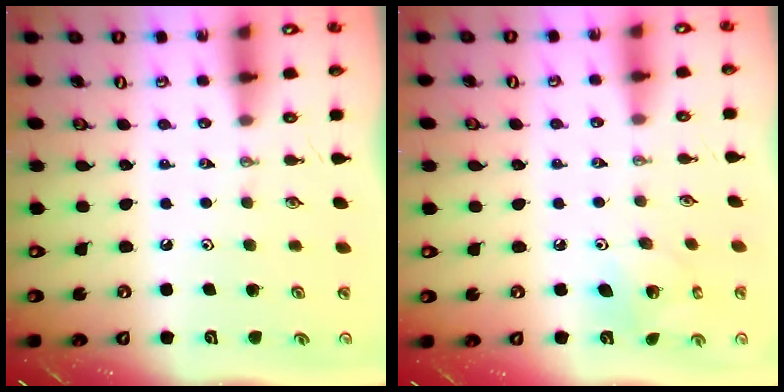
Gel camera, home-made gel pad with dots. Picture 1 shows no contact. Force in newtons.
{"total": 6.0, "press": 6.0, "slide": 0.2}